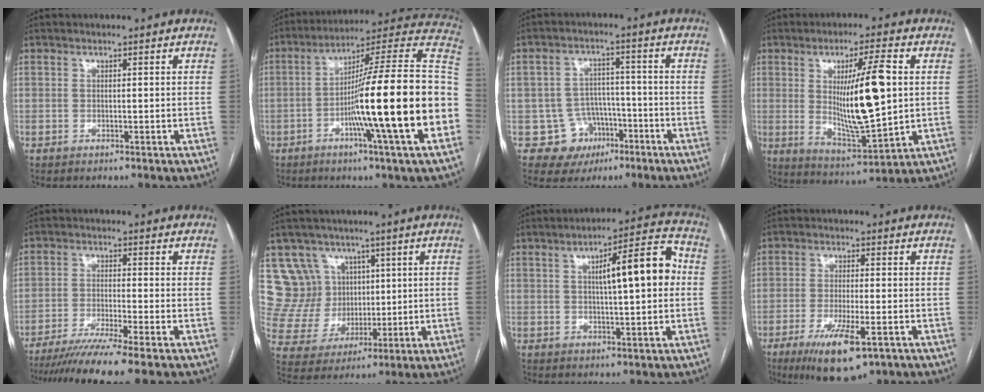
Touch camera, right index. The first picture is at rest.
{"total": 24.9, "force": [-5.5, -1.1, 24.3], "torque": [-0.290, 0.004, -0.105]}
{"total": 7.0, "force": [-3.0, 6.4, 0.5], "torque": [0.004, 0.015, -0.036]}
{"total": 14.0, "force": [1.8, 2.0, 13.7], "torque": [-0.237, -0.013, 0.036]}
{"total": 9.7, "force": [-7.8, -1.6, 5.6], "torque": [-0.080, -0.033, -0.126]}
{"total": 10.2, "force": [5.1, 8.8, 0.9], "torque": [-0.032, 0.042, 0.111]}
{"total": 11.2, "force": [1.4, 2.1, 10.9], "torque": [-0.156, 0.032, 0.020]}
{"total": 10.0, "force": [-5.1, 2.3, 8.2], "torque": [-0.149, -0.023, -0.077]}